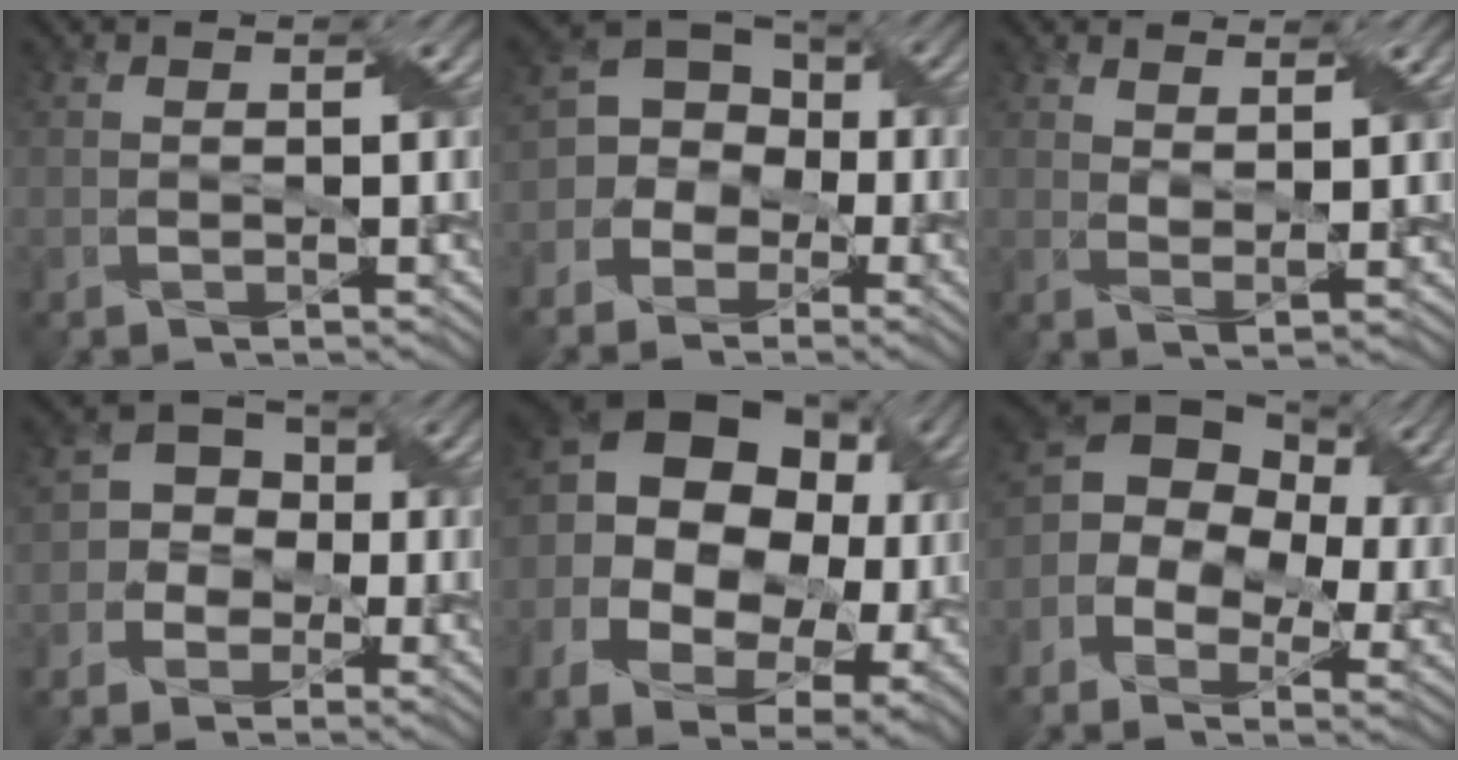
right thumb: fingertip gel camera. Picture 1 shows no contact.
{"total": 8.8, "force": [-2.6, 7.7, 3.6], "torque": [-0.075, 0.018, -0.072]}
{"total": 2.9, "force": [2.2, 0.5, 1.8], "torque": [-0.041, -0.004, 0.044]}
{"total": 5.7, "force": [-1.6, 5.0, 2.1], "torque": [-0.038, 0.008, -0.054]}
{"total": 18.5, "force": [0.1, 13.9, 12.2], "torque": [-0.250, 0.000, 0.011]}
{"total": 12.6, "force": [0.0, 9.3, 8.5], "torque": [-0.177, 0.002, 0.004]}